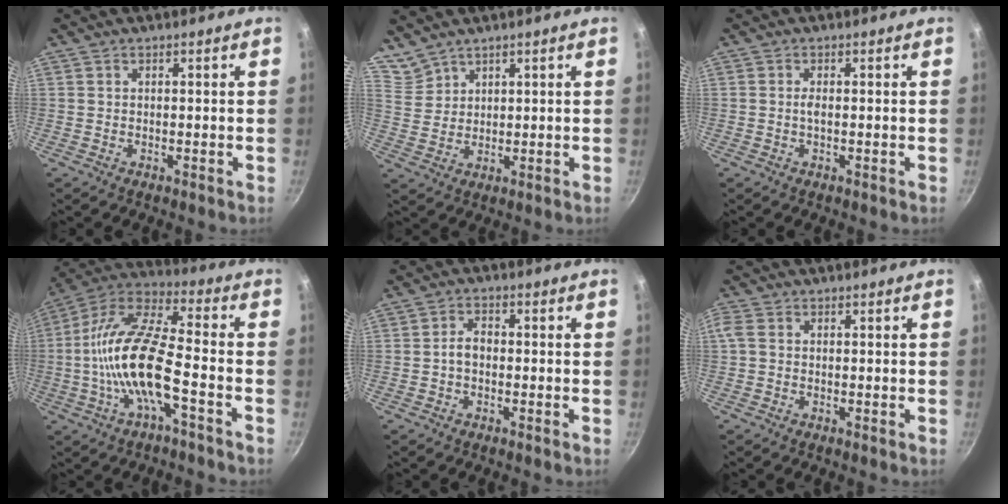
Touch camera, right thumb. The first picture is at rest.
{"total": 5.2, "force": [4.6, 2.5, 0.2], "torque": [0.008, -0.005, 0.104]}
{"total": 1.1, "force": [-0.1, 0.3, 1.1], "torque": [-0.025, 0.002, -0.004]}
{"total": 16.8, "force": [-4.4, 5.5, 15.2], "torque": [-0.295, 0.043, -0.100]}
{"total": 3.3, "force": [-0.6, 2.2, 2.4], "torque": [-0.036, 0.017, -0.015]}
{"total": 2.0, "force": [0.1, 1.5, 1.4], "torque": [-0.035, 0.005, -0.002]}